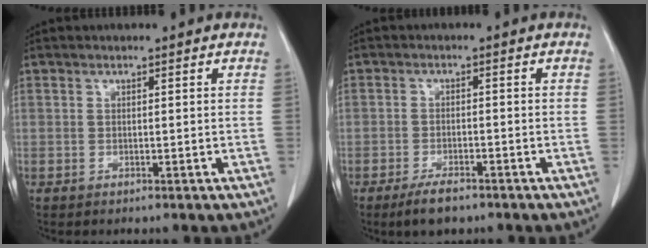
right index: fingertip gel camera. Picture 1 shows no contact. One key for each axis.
{"total": 4.2, "fx": -3.1, "fy": 1.5, "fz": 2.4, "tx": -0.046, "ty": -0.003, "tz": -0.050}